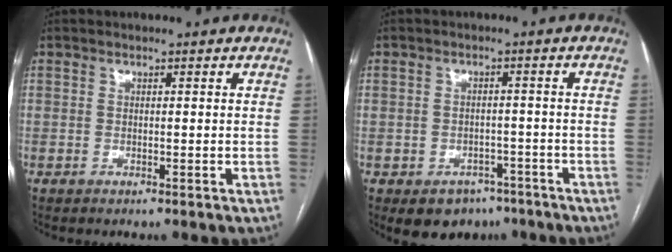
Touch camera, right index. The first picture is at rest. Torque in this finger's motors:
{"motor_torque": [-0.09, -0.08, -0.21, -0.10]}